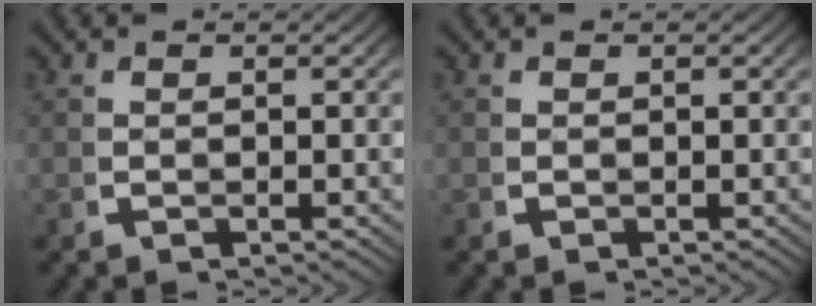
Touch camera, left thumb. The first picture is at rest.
{"total": 0.0}